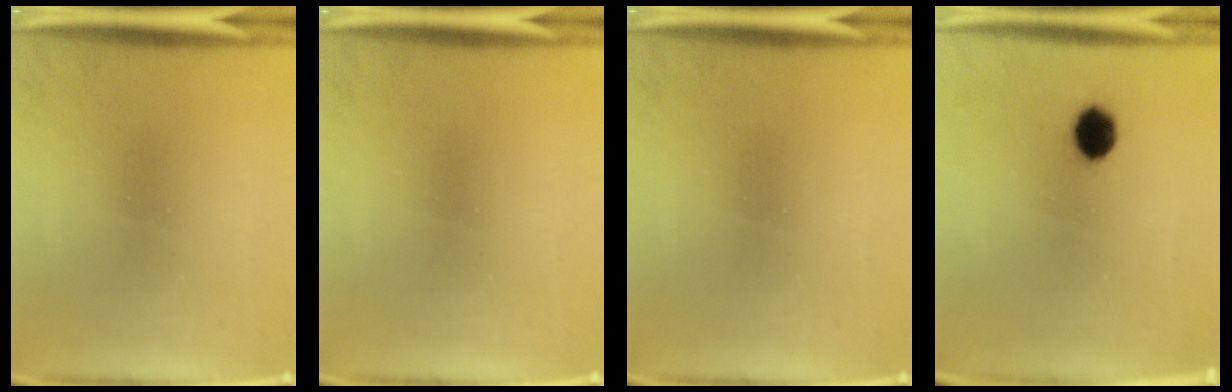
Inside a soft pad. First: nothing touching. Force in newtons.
{"total": 0.0}
{"total": 0.0}
{"total": 5.4}